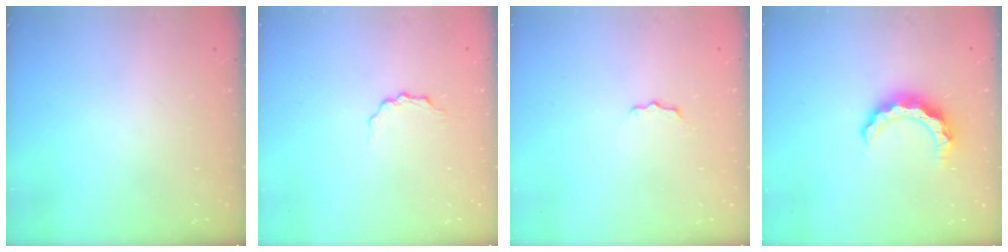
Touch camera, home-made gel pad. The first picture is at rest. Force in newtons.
{"total": 3.2, "press": 3.2, "slide": 0.5}
{"total": 3.9, "press": 3.8, "slide": 0.5}
{"total": 8.2, "press": 8.2, "slide": 0.9}